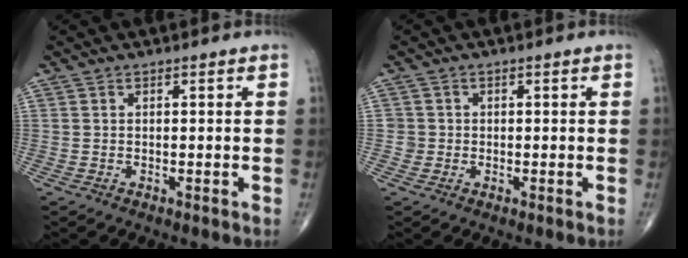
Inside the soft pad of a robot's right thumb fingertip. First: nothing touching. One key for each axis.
{"total": 1.6, "fx": -0.2, "fy": 1.6, "fz": -0.1, "tx": 0.014, "ty": 0.008, "tz": -0.007}